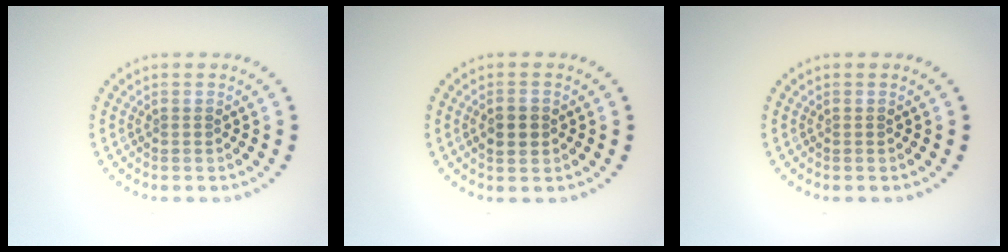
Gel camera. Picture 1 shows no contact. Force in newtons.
{"total": 2.0, "press": 2.0, "slide": 0.1}
{"total": 0.0}